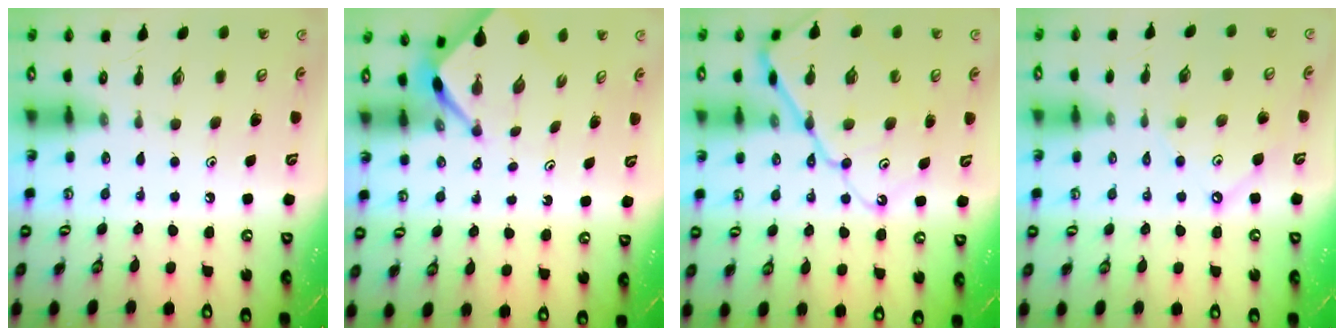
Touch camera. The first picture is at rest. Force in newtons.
{"total": 2.6, "press": 2.5, "slide": 0.4}
{"total": 15.5, "press": 15.4, "slide": 1.4}
{"total": 3.4, "press": 3.3, "slide": 0.5}